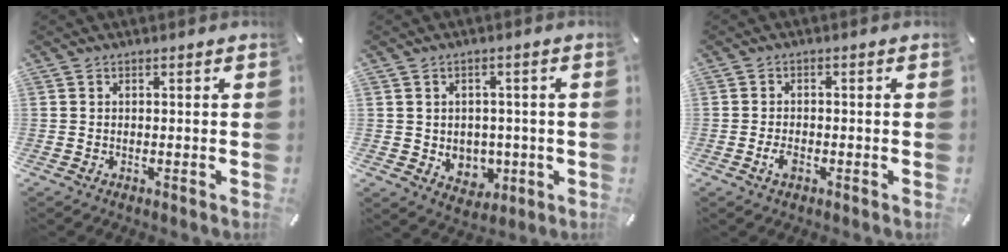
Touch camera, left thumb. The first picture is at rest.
{"total": 5.7, "force": [-0.2, 5.3, 1.9], "torque": [-0.018, 0.003, 0.001]}
{"total": 2.4, "force": [-1.2, 1.3, 1.6], "torque": [-0.041, 0.000, -0.025]}